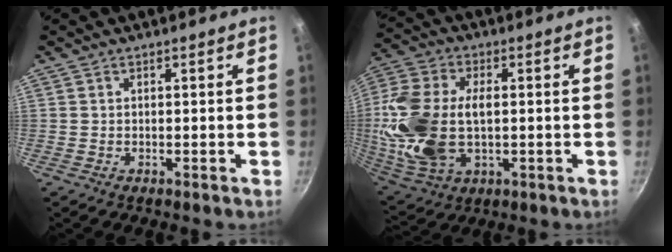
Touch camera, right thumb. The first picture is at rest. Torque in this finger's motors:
{"motor_torque": [2.44, 2.57, 1.12, -0.87, 0.25]}